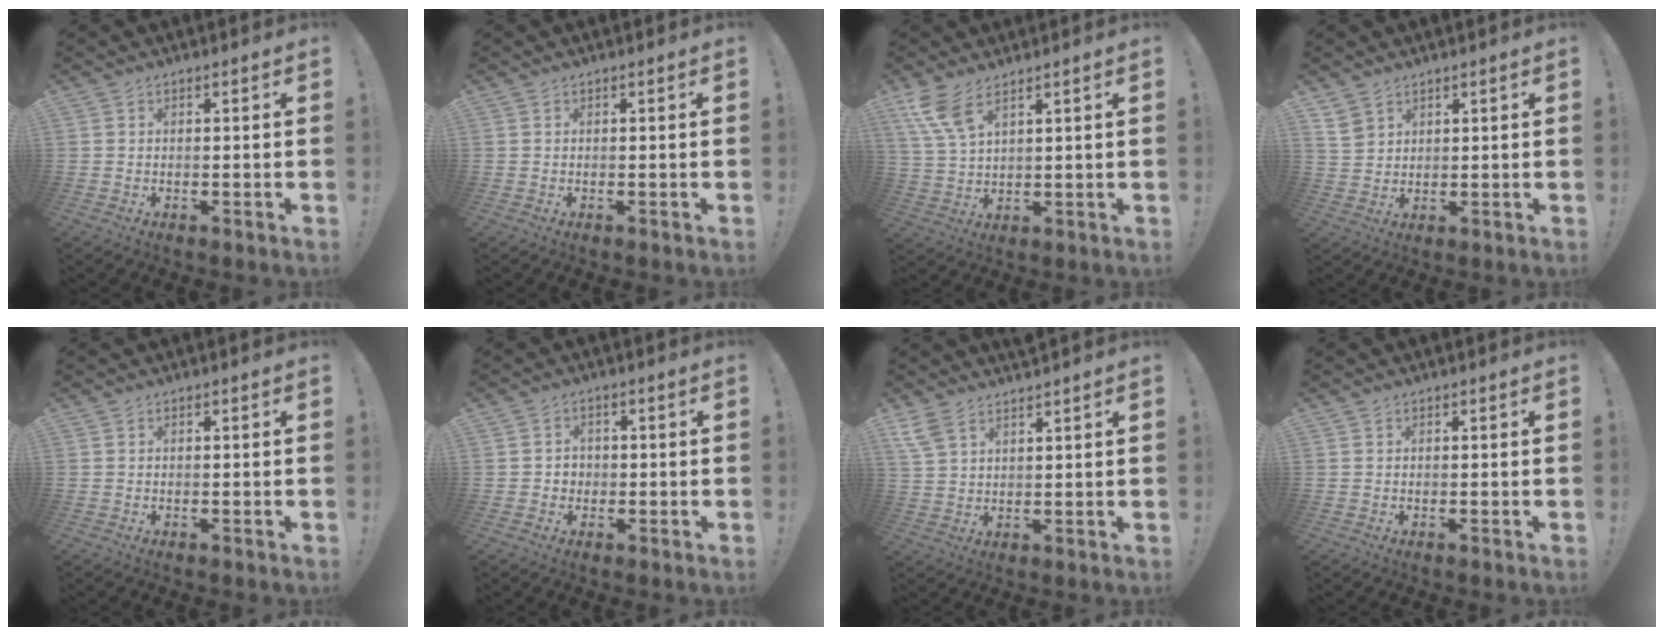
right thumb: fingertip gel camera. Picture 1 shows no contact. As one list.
[{"total": 0.0}, {"total": 8.1, "force": [5.3, 2.5, 5.6], "torque": [-0.108, -0.022, 0.102]}, {"total": 3.3, "force": [2.4, 2.1, 0.7], "torque": [-0.011, -0.011, 0.047]}, {"total": 0.0}, {"total": 2.7, "force": [-0.5, 2.5, 0.9], "torque": [-0.015, 0.003, -0.012]}, {"total": 4.2, "force": [3.3, 1.1, 2.2], "torque": [-0.044, -0.011, 0.066]}, {"total": 0.0}]